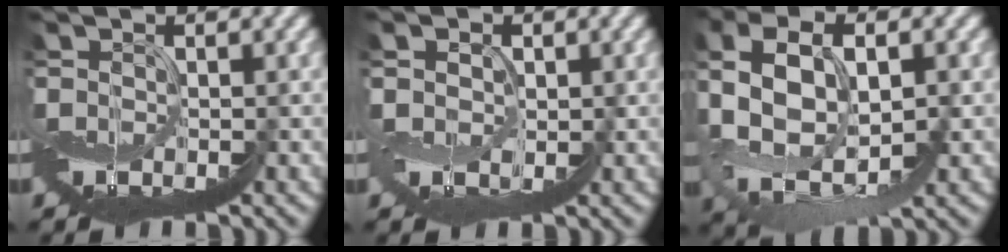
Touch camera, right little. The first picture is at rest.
{"total": 2.2, "force": [1.9, 1.1, 0.4], "torque": [-0.008, 0.006, 0.030]}
{"total": 6.4, "force": [0.7, 3.7, 5.2], "torque": [-0.138, 0.014, 0.010]}